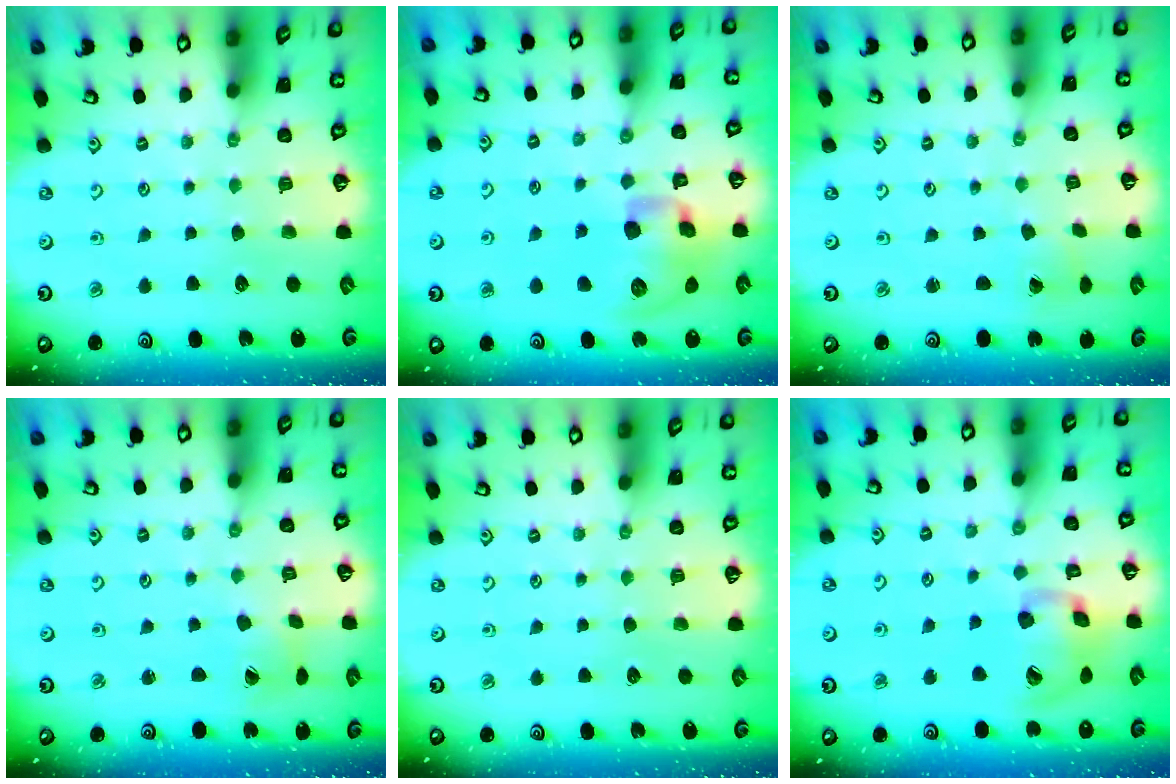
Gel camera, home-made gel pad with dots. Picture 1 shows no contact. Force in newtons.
{"total": 14.9, "press": 14.7, "slide": 2.5}
{"total": 0.9, "press": 0.9, "slide": 0.0}
{"total": 3.5, "press": 3.4, "slide": 0.4}
{"total": 0.0}
{"total": 15.7, "press": 15.5, "slide": 2.4}